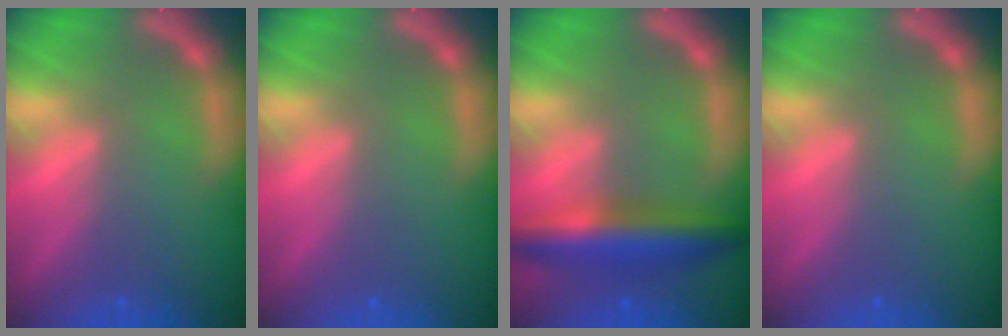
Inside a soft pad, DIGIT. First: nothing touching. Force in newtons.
{"total": 0.0}
{"total": 6.5}
{"total": 0.0}